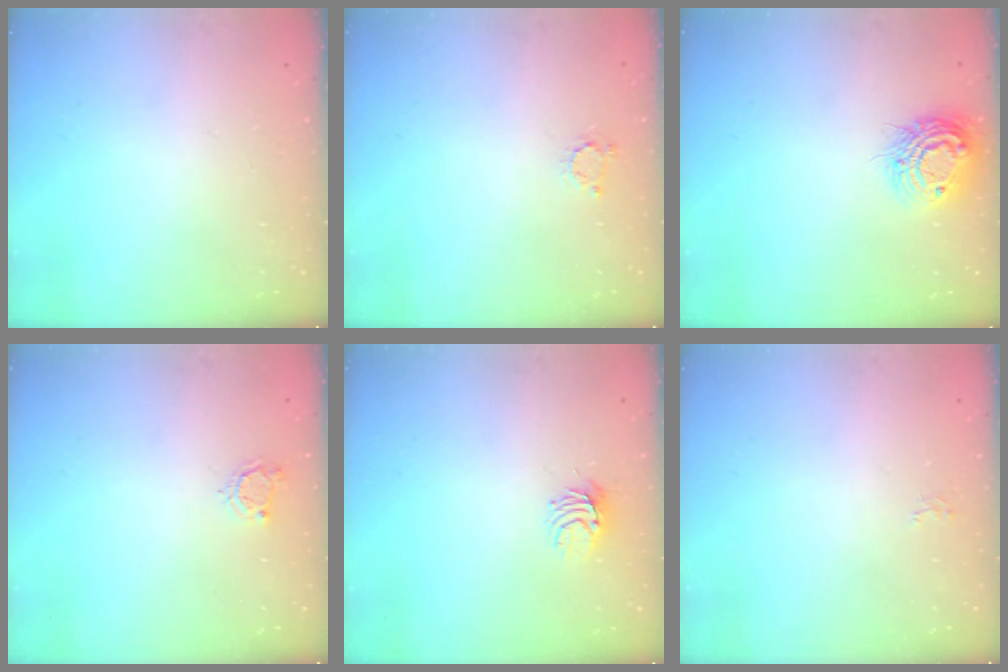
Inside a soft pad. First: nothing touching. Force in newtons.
{"total": 3.0, "press": 3.0, "slide": 0.2}
{"total": 12.2, "press": 12.1, "slide": 0.9}
{"total": 3.1, "press": 3.1, "slide": 0.3}
{"total": 5.4, "press": 5.4, "slide": 0.6}
{"total": 2.6, "press": 2.6, "slide": 0.2}